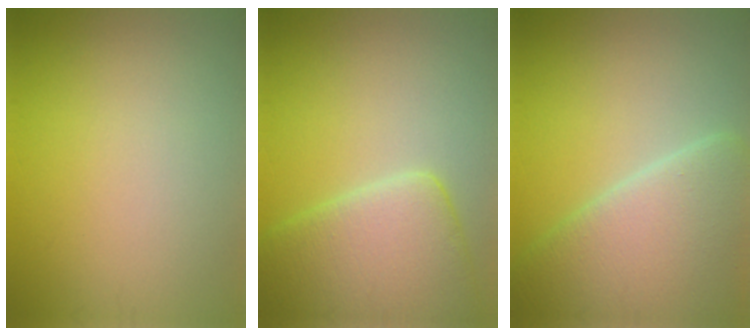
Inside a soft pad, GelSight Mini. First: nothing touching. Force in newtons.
{"total": 8.5, "press": 8.5, "slide": 0.4}
{"total": 10.2, "press": 10.2, "slide": 0.5}